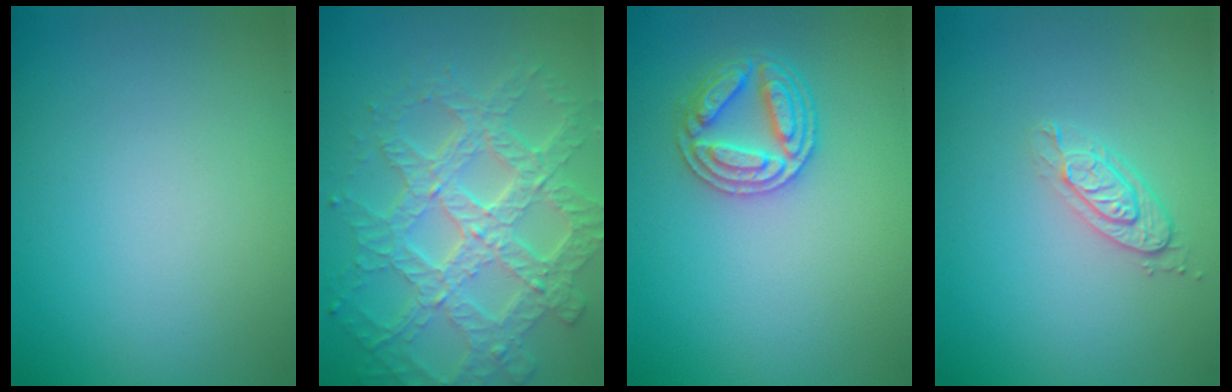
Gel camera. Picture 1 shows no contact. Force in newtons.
{"total": 7.8, "press": 5.8, "slide": 5.3}
{"total": 3.4, "press": 3.3, "slide": 0.9}
{"total": 2.4, "press": 1.9, "slide": 1.4}